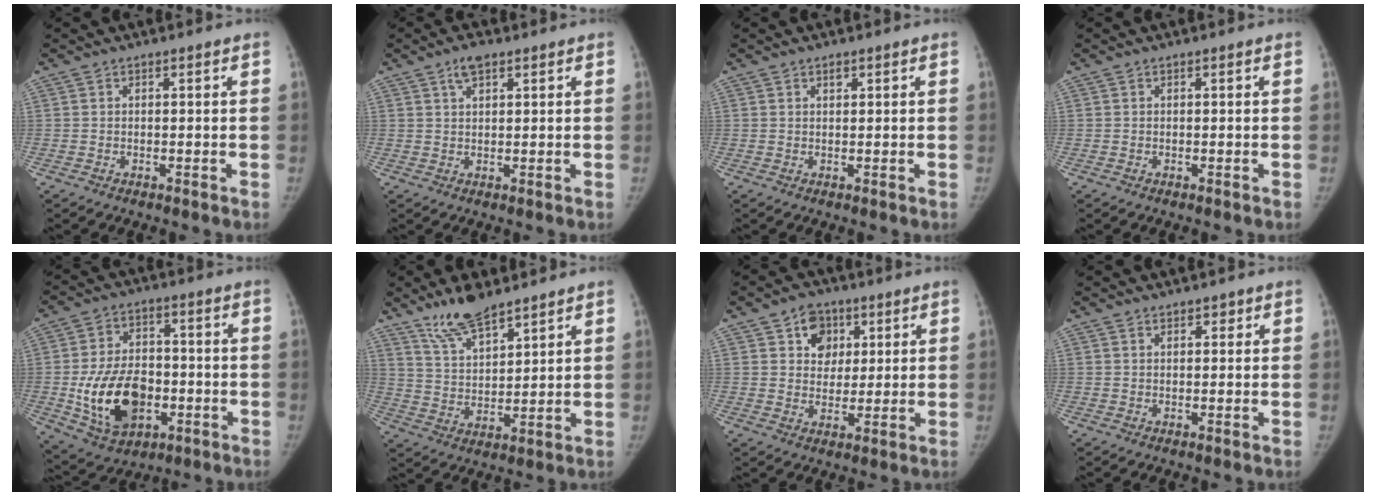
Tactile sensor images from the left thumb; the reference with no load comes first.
{"total": 3.5, "force": [2.1, 1.6, 2.4], "torque": [-0.038, -0.002, 0.039]}
{"total": 1.2, "force": [0.7, 0.6, 0.7], "torque": [-0.007, -0.003, 0.011]}
{"total": 0.0}
{"total": 16.0, "force": [-3.4, 10.7, 11.5], "torque": [-0.176, 0.011, -0.044]}
{"total": 9.8, "force": [7.8, 3.1, 5.2], "torque": [-0.082, -0.045, 0.156]}
{"total": 7.4, "force": [3.1, 6.0, 3.2], "torque": [-0.013, -0.008, 0.047]}
{"total": 1.7, "force": [1.1, 0.9, 0.8], "torque": [0.000, -0.005, 0.014]}